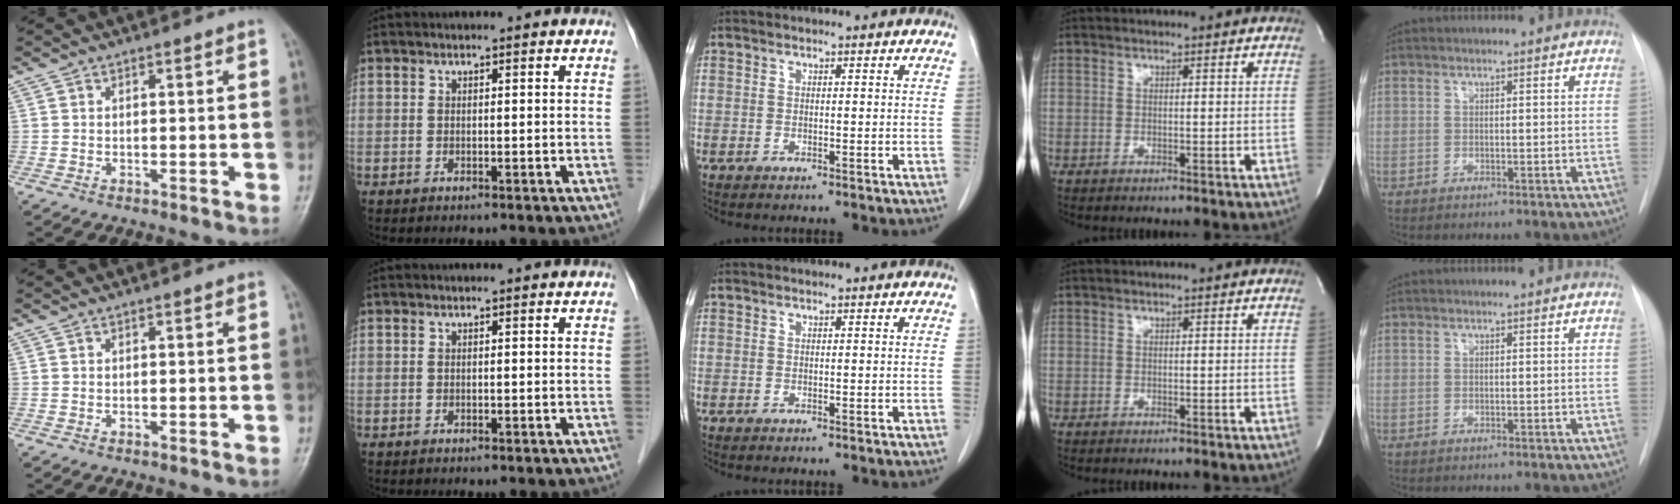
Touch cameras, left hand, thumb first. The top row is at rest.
{}